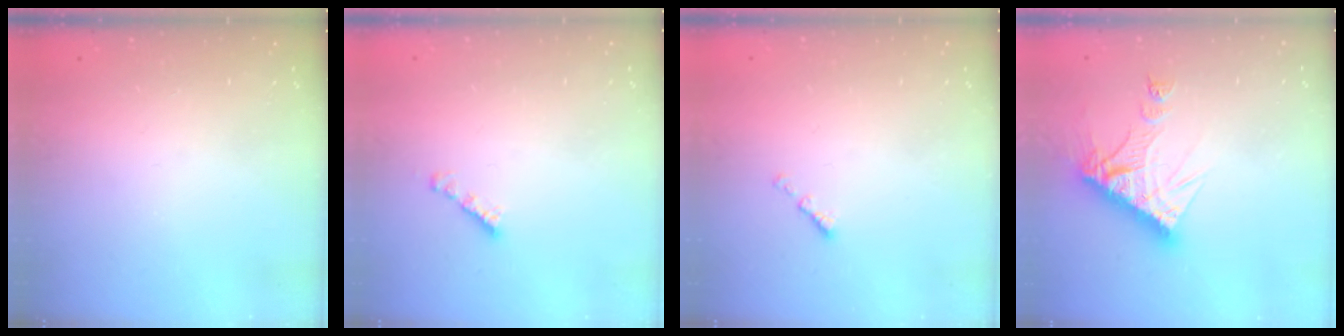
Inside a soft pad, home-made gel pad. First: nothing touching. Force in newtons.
{"total": 2.3, "press": 2.3, "slide": 0.2}
{"total": 0.0}
{"total": 12.1, "press": 12.1, "slide": 1.2}